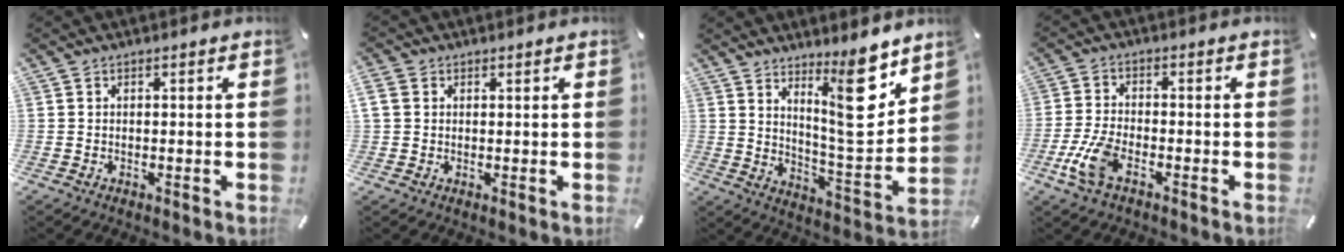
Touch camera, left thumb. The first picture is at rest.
{"total": 2.6, "force": [0.9, 2.2, 1.2], "torque": [-0.025, 0.005, 0.016]}
{"total": 15.5, "force": [9.2, 4.9, 11.5], "torque": [-0.140, -0.076, 0.147]}
{"total": 7.5, "force": [-3.5, 3.4, 5.8], "torque": [-0.137, -0.004, -0.064]}